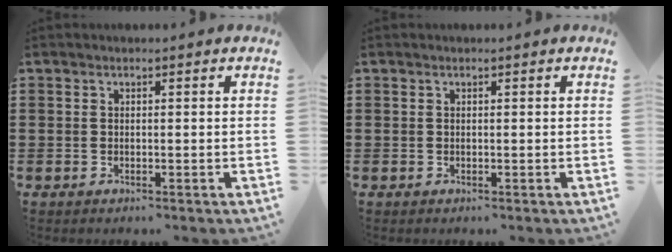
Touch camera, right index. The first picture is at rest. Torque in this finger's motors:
{"motor_torque": [0.05, 0.20, -0.04, 0.02]}